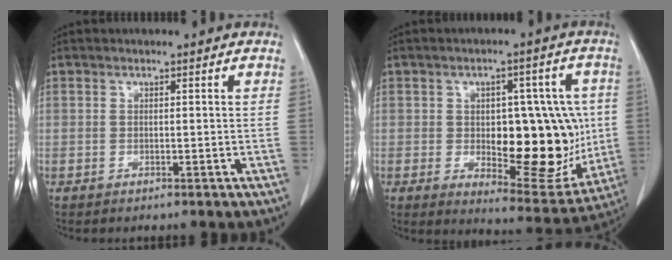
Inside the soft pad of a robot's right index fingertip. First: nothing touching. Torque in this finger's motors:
{"motor_torque": [0.53, 0.36, 0.30, 0.08]}